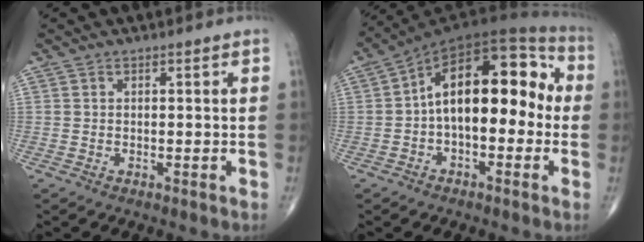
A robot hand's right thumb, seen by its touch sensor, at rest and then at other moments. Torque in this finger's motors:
{"motor_torque": [1.67, 2.84, 0.85, -0.33, 0.20]}